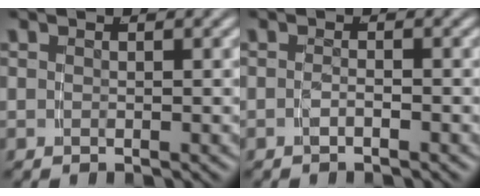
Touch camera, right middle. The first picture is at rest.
{"total": 1.2, "force": [-1.0, -0.5, 0.5], "torque": [-0.010, -0.002, -0.016]}